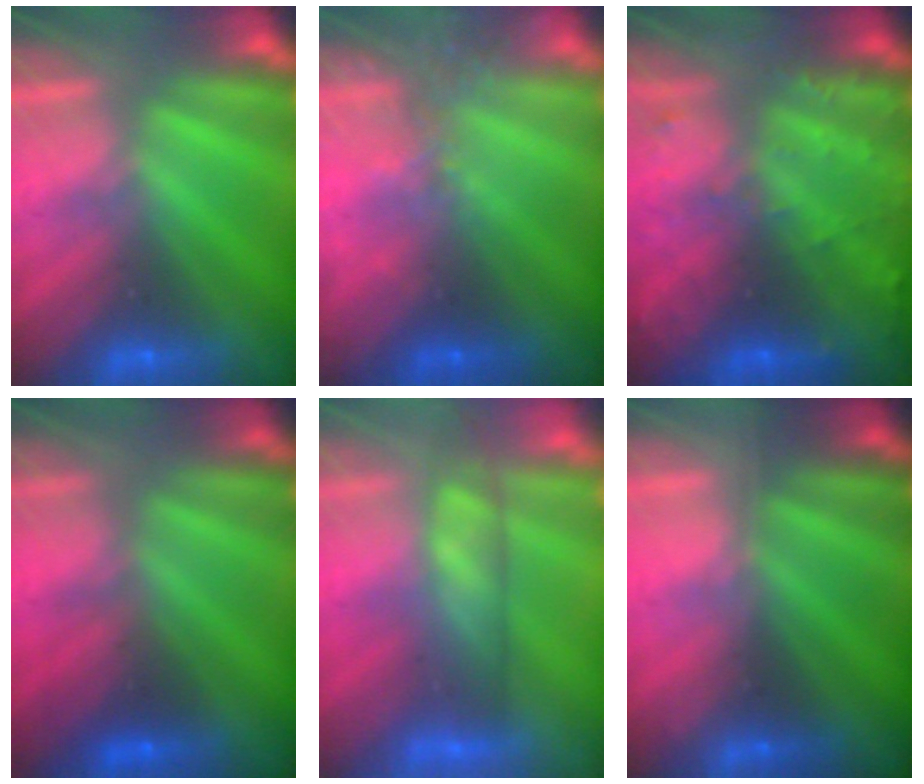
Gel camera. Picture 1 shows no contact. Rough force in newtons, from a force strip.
{"total": 2.4}
{"total": 8.5}
{"total": 1.7}
{"total": 3.7}
{"total": 1.6}